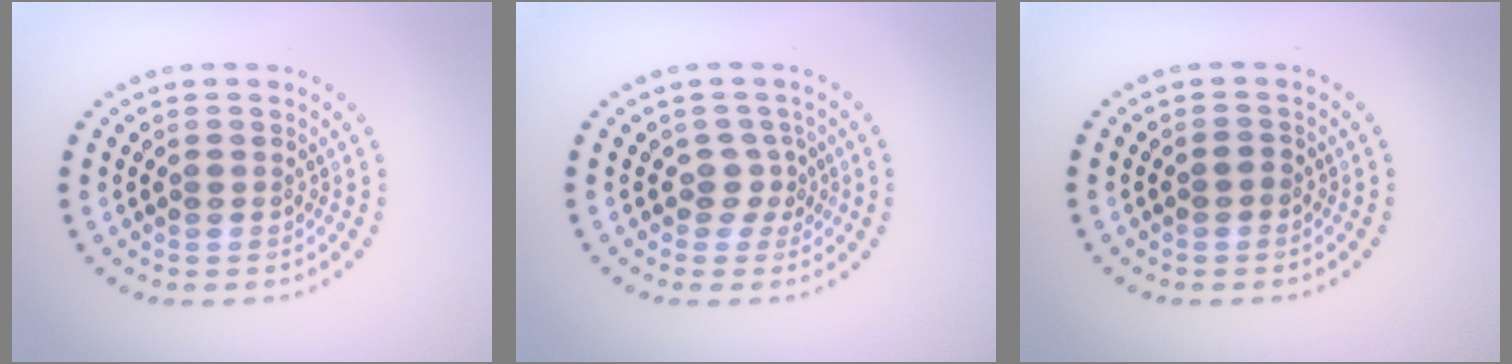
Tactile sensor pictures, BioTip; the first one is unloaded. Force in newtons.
{"total": 1.7, "press": 1.3, "slide": 1.2}
{"total": 1.0, "press": 1.0, "slide": 0.2}